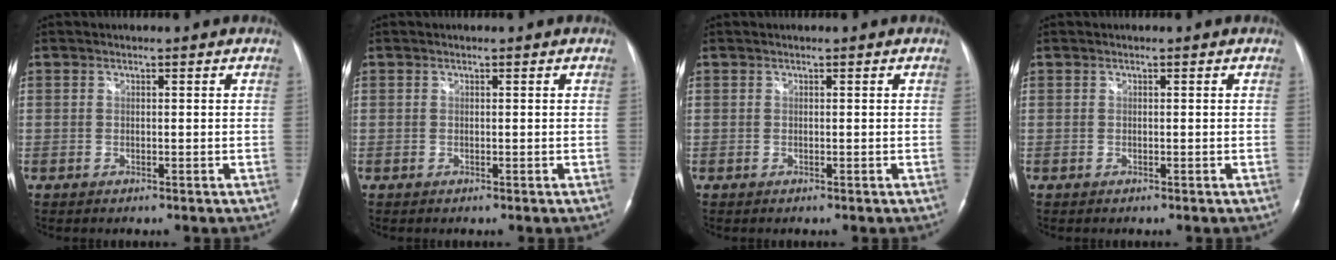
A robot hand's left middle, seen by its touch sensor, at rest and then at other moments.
{"total": 0.0}
{"total": 0.0}
{"total": 0.0}